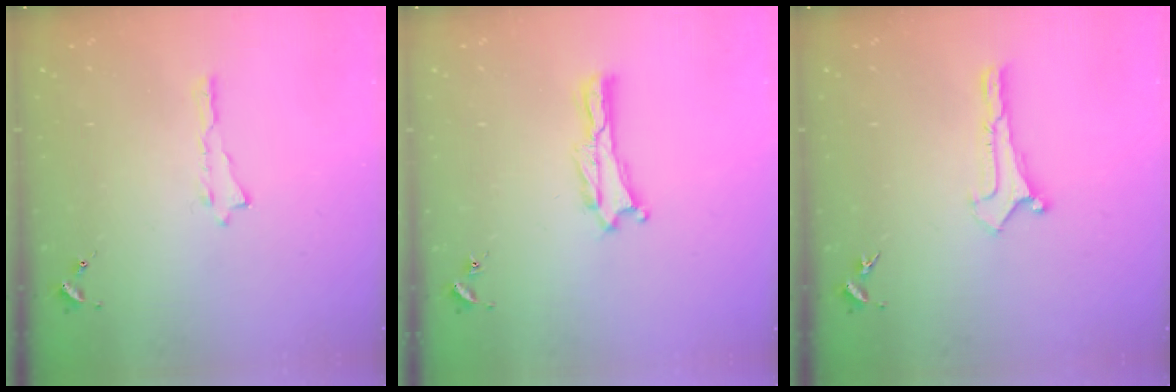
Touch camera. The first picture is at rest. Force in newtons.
{"total": 0.0}
{"total": 0.0}